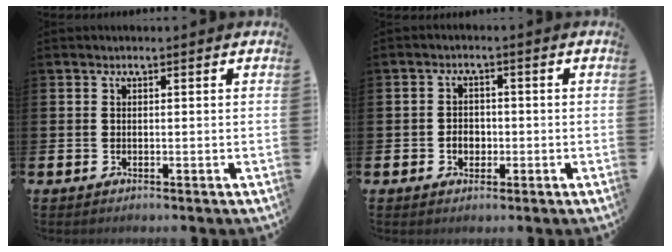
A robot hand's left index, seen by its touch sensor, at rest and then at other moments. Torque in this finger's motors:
{"motor_torque": [0.25, -0.01, 0.04, 0.07]}